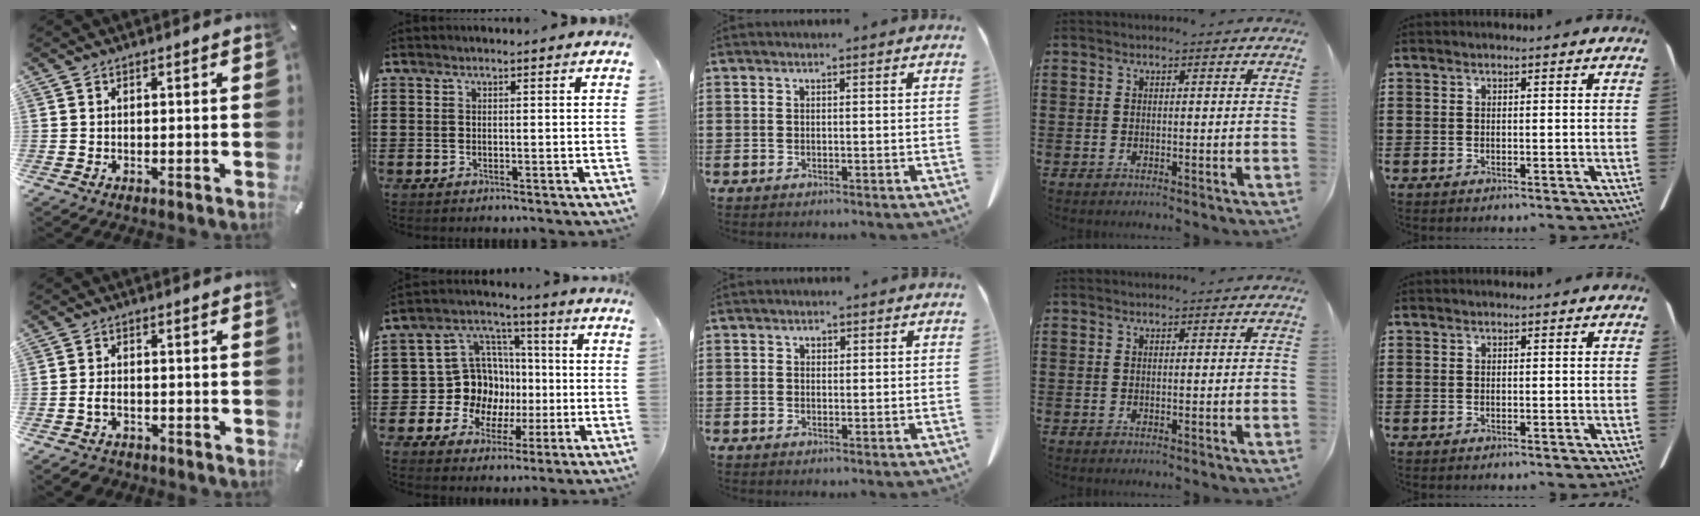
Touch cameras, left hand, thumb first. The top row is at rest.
{"thumb": {"total": 3.1, "force": [-1.6, 2.1, 1.6], "torque": [-0.036, 0.008, -0.033]}, "index": {"total": 11.3, "force": [-0.1, 10.9, 3.3], "torque": [-0.111, -0.006, 0.009]}, "middle": {"total": 0.7, "force": [0.4, 0.6, 0.3], "torque": [-0.007, 0.004, 0.007]}}